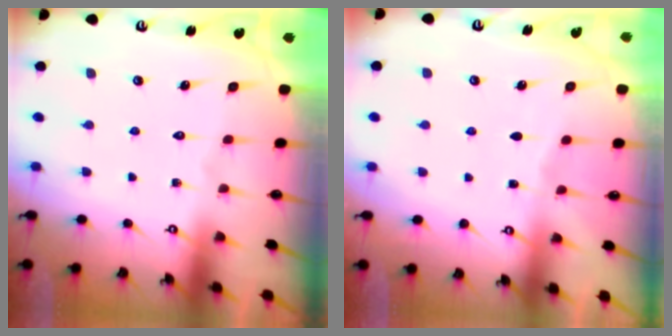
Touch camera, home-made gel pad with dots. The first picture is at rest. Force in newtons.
{"total": 2.2, "press": 2.2, "slide": 0.3}